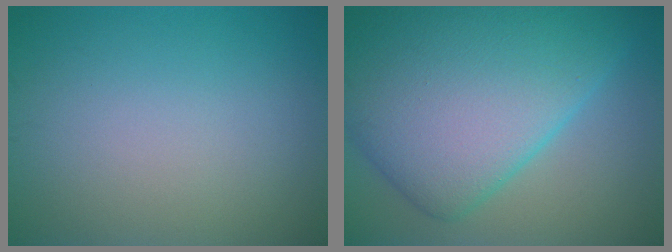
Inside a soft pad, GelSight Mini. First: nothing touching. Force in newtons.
{"total": 13.3, "press": 13.3, "slide": 0.3}